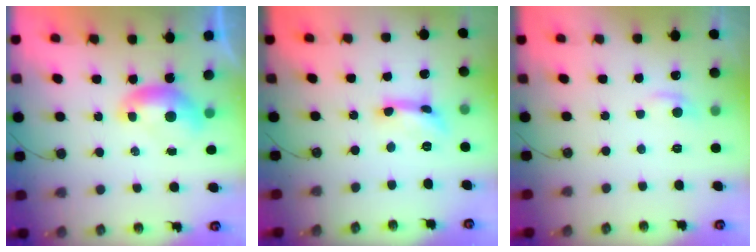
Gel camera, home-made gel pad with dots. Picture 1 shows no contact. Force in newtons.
{"total": 3.4, "press": 3.4, "slide": 0.2}
{"total": 0.6, "press": 0.3, "slide": 0.6}